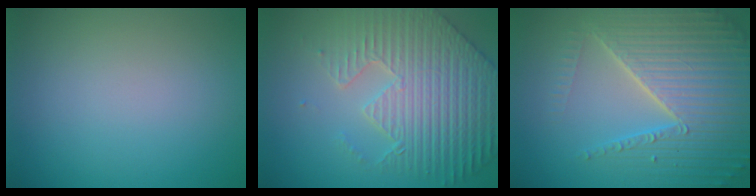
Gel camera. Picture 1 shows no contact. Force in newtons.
{"total": 7.1, "press": 5.8, "slide": 4.0}
{"total": 6.9, "press": 6.7, "slide": 1.6}